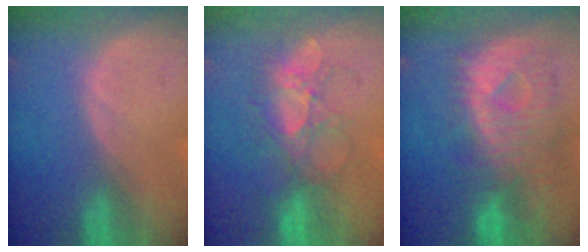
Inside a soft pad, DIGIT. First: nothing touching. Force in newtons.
{"total": 6.4, "press": 6.2, "slide": 1.5}
{"total": 10.7, "press": 9.7, "slide": 4.7}